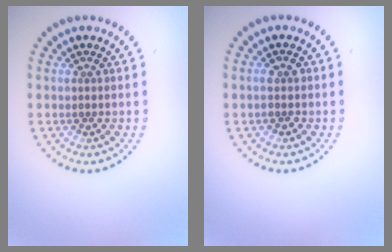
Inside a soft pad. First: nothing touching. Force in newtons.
{"total": 1.4, "press": 1.4, "slide": 0.4}